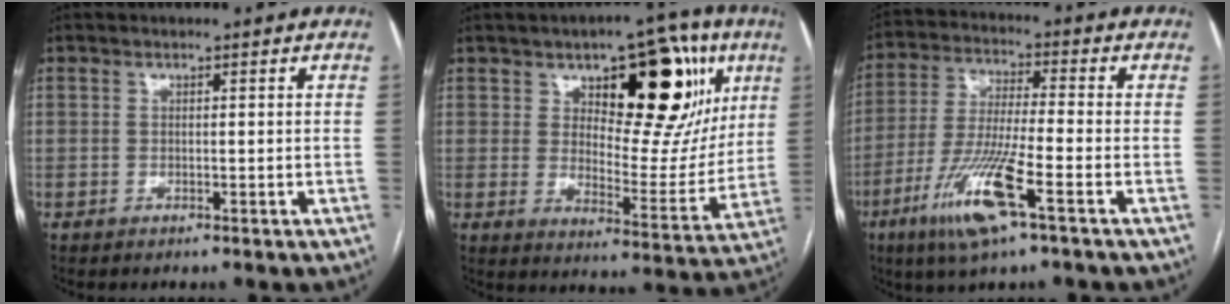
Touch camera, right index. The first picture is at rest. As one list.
[{"total": 19.7, "force": [8.7, 8.7, 15.4], "torque": [-0.194, 0.016, 0.132]}, {"total": 12.4, "force": [-6.0, 0.7, 10.9], "torque": [-0.225, -0.021, -0.113]}]